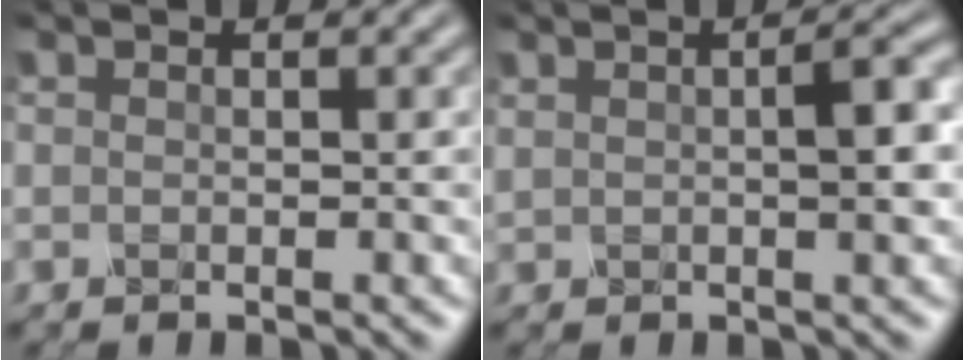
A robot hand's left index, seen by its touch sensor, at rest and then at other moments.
{"total": 3.1, "force": [0.5, 0.7, 2.9], "torque": [-0.052, 0.011, 0.010]}